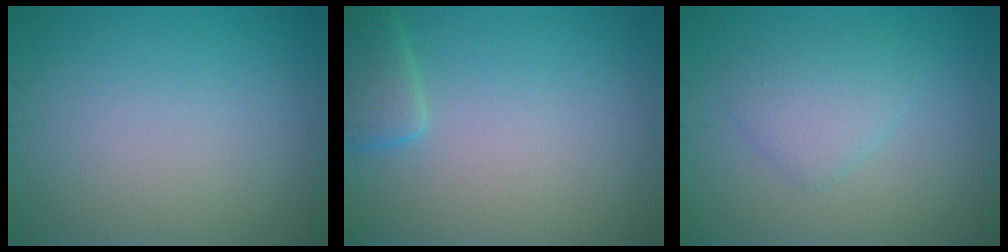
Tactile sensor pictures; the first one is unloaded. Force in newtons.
{"total": 2.3, "press": 2.3, "slide": 0.2}
{"total": 2.7, "press": 2.7, "slide": 0.0}